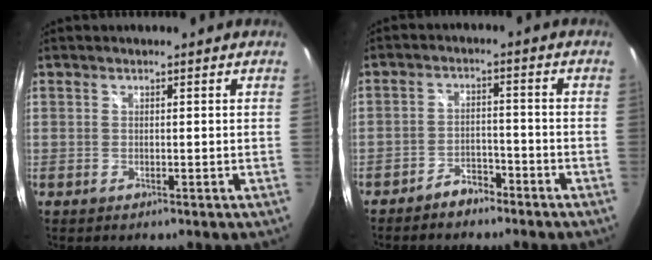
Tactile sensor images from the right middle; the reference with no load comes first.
{"total": 4.2, "force": [-3.6, 1.7, 1.5], "torque": [-0.045, 0.013, -0.056]}